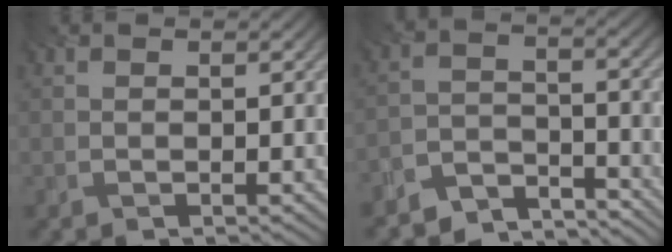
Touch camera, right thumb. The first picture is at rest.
{"total": 6.6, "force": [-6.0, 2.2, 1.7], "torque": [-0.030, -0.004, -0.119]}